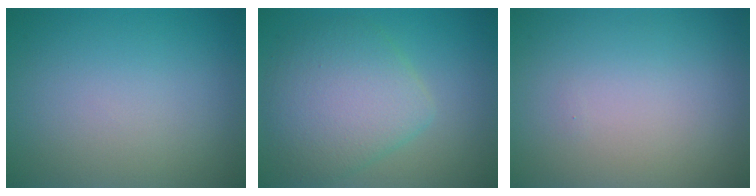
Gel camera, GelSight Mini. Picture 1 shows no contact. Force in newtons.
{"total": 5.9, "press": 5.9, "slide": 0.2}
{"total": 0.0}